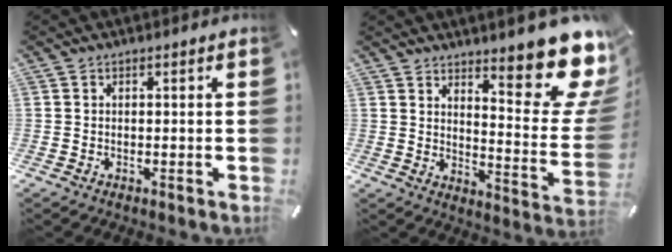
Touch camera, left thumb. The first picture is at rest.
{"total": 17.9, "force": [11.5, 5.6, 12.5], "torque": [-0.148, -0.107, 0.185]}